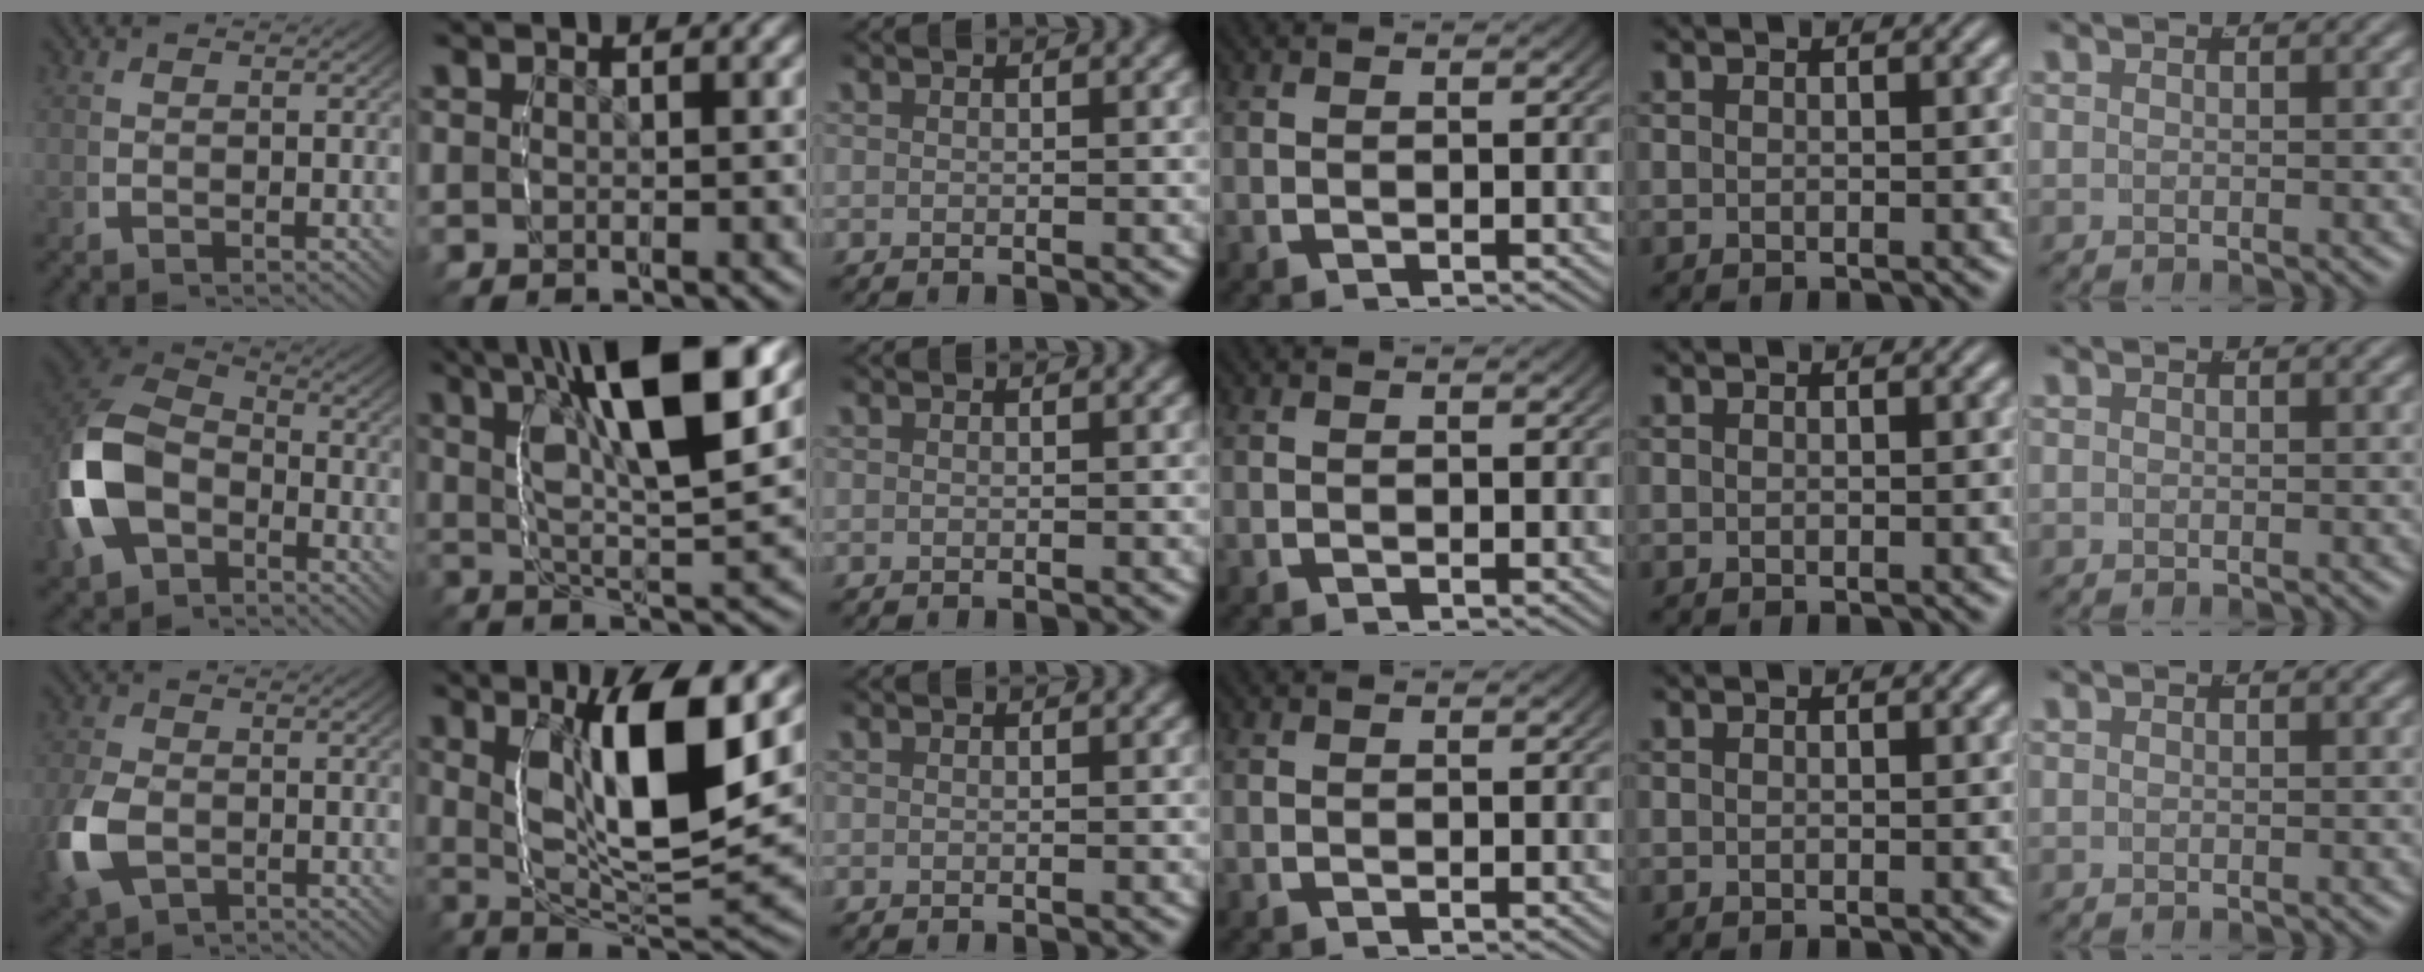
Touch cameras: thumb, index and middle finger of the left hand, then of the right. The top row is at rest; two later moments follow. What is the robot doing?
{"motion": "lift_and_place", "object": "markers"}